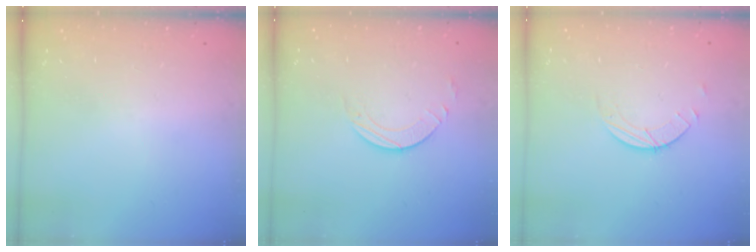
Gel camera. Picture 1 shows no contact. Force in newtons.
{"total": 2.7, "press": 2.7, "slide": 0.2}
{"total": 1.5, "press": 1.5, "slide": 0.1}